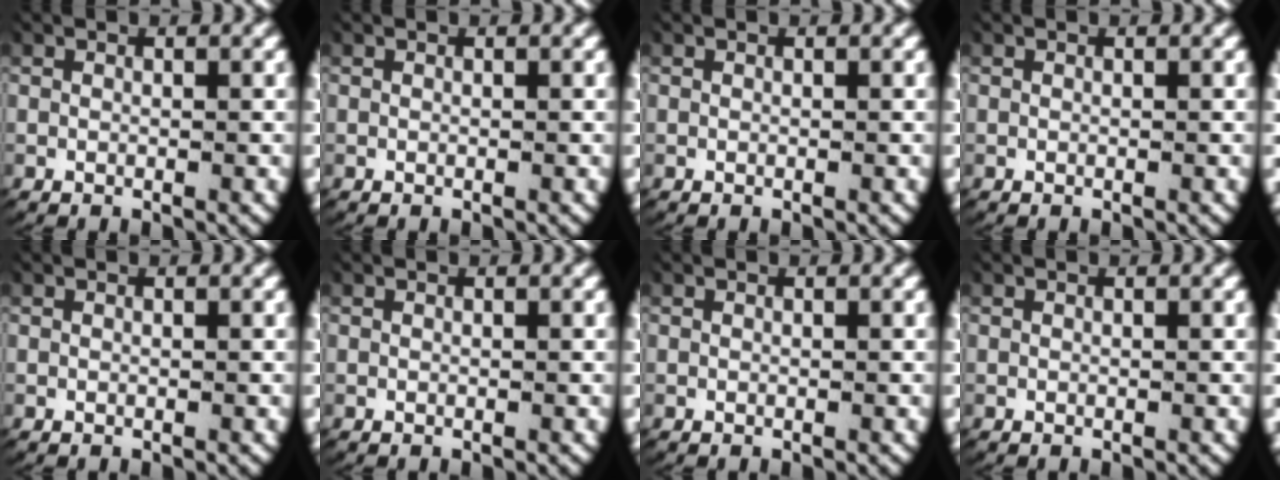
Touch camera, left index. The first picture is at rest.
{"total": 0.0}
{"total": 0.0}
{"total": 0.0}
{"total": 0.0}
{"total": 0.0}
{"total": 0.0}
{"total": 0.0}